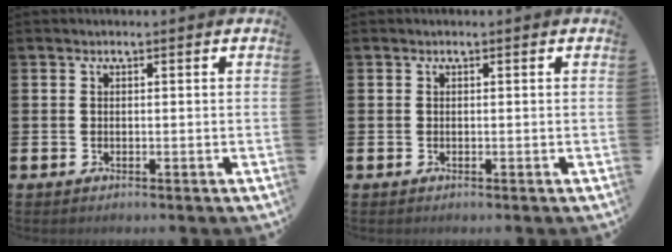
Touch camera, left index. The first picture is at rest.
{"total": 0.0}